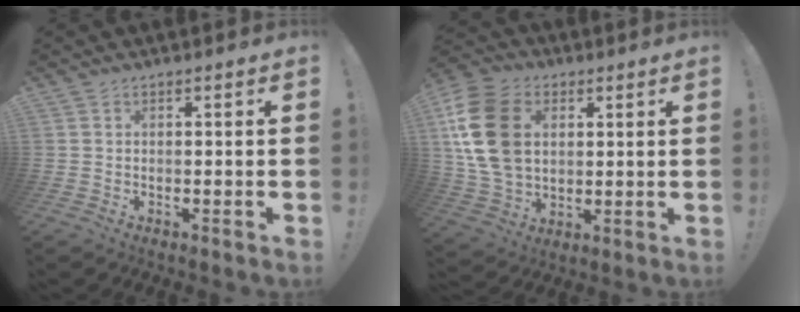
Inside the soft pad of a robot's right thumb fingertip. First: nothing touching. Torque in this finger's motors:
{"motor_torque": [0.50, 0.61, 1.07, -0.32, 0.53]}